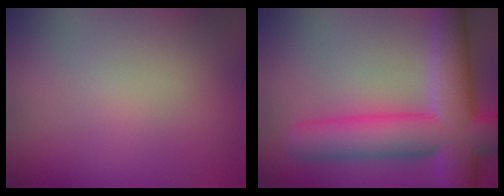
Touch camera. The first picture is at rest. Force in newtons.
{"total": 8.8, "press": 8.8, "slide": 0.3}